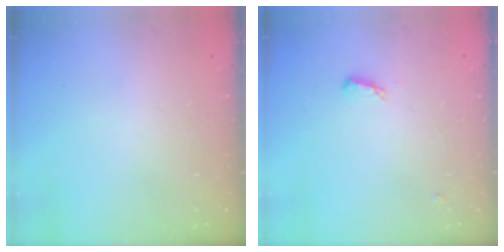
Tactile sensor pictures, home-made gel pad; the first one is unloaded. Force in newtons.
{"total": 6.1, "press": 5.8, "slide": 1.6}